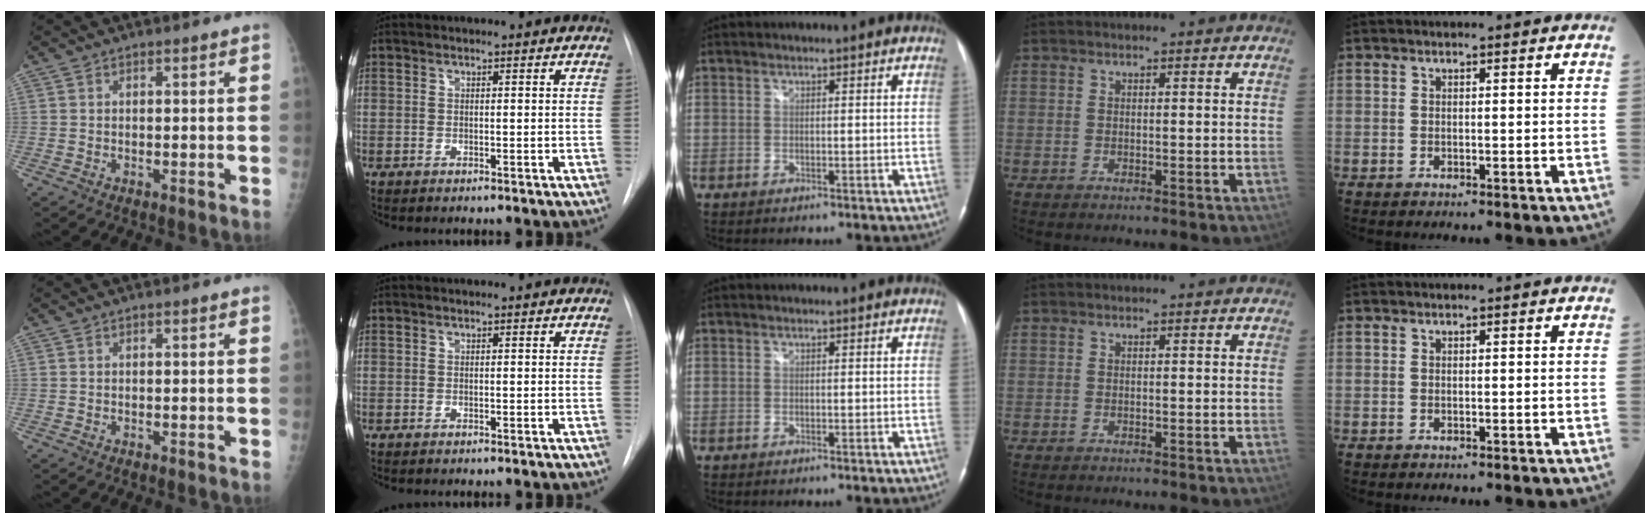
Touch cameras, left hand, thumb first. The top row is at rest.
{}